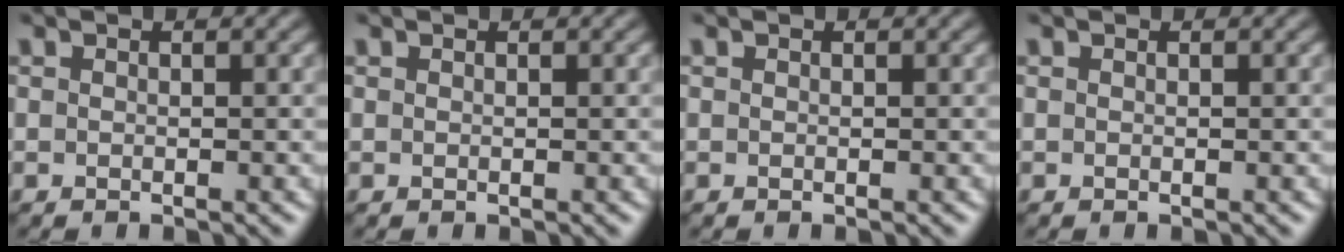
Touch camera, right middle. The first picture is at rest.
{"total": 0.0}
{"total": 0.0}
{"total": 0.0}